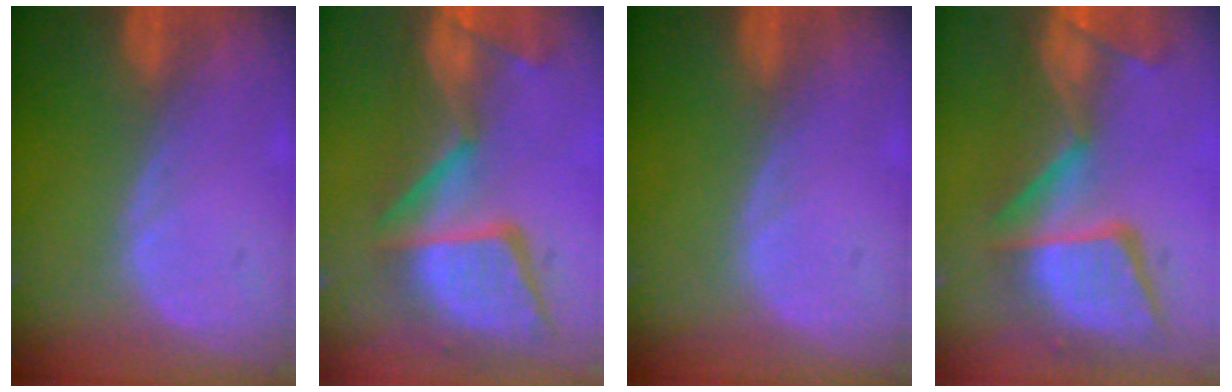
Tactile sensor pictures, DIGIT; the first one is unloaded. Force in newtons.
{"total": 13.7, "press": 11.3, "slide": 7.8}
{"total": 0.0}
{"total": 13.1, "press": 11.3, "slide": 6.6}